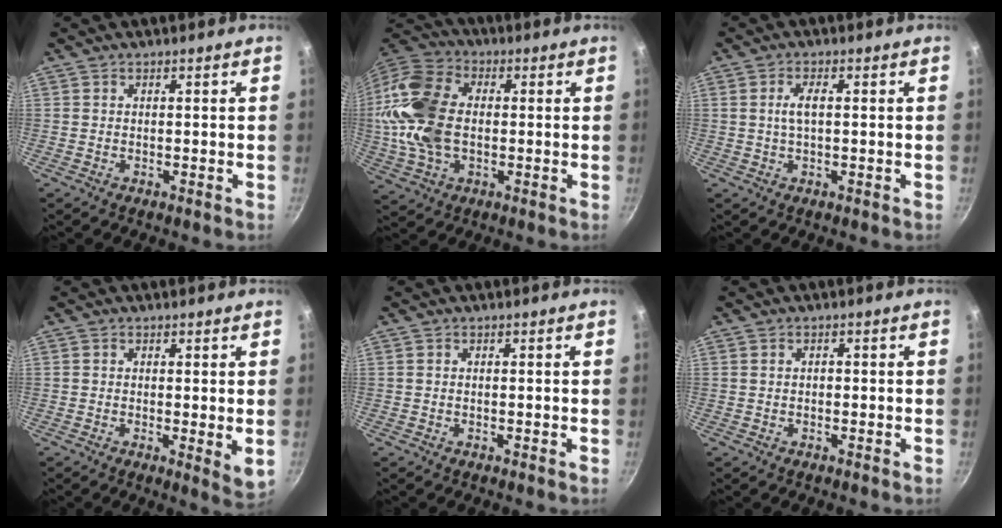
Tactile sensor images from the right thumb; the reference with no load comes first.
{"total": 17.5, "force": [0.1, 11.6, 13.1], "torque": [-0.253, 0.021, -0.008]}
{"total": 2.9, "force": [0.2, 1.0, 2.7], "torque": [-0.061, 0.006, 0.005]}
{"total": 3.9, "force": [0.3, 1.2, 3.7], "torque": [-0.054, -0.016, 0.004]}
{"total": 0.0}
{"total": 0.7, "force": [-0.1, 0.6, 0.5], "torque": [-0.005, 0.004, 0.000]}